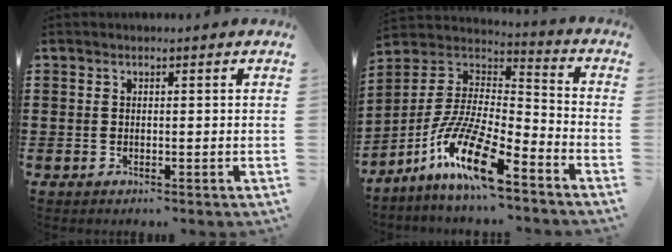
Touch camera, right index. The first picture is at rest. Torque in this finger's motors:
{"motor_torque": [0.43, 0.40, 0.50, 0.14]}